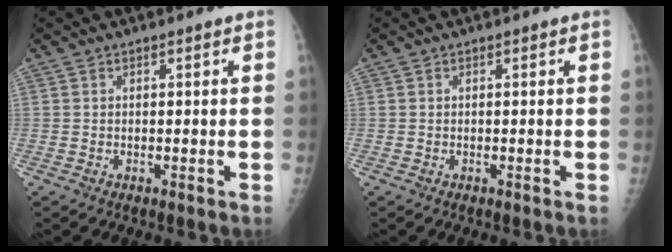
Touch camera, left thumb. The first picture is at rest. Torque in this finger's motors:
{"motor_torque": [0.09, -0.01, 0.00, 0.00, 0.00]}